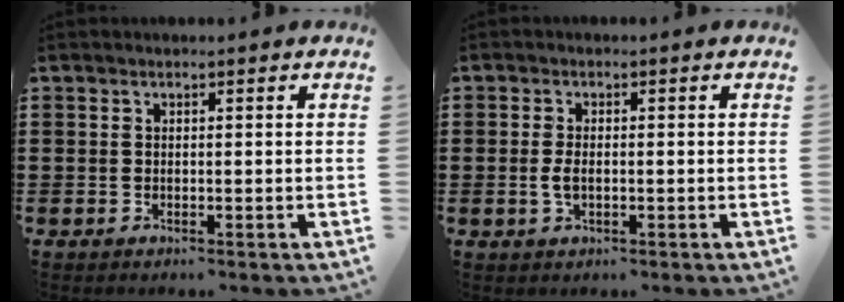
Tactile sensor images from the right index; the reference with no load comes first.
{"total": 2.3, "force": [-0.3, 1.0, 2.1], "torque": [-0.054, -0.006, -0.010]}